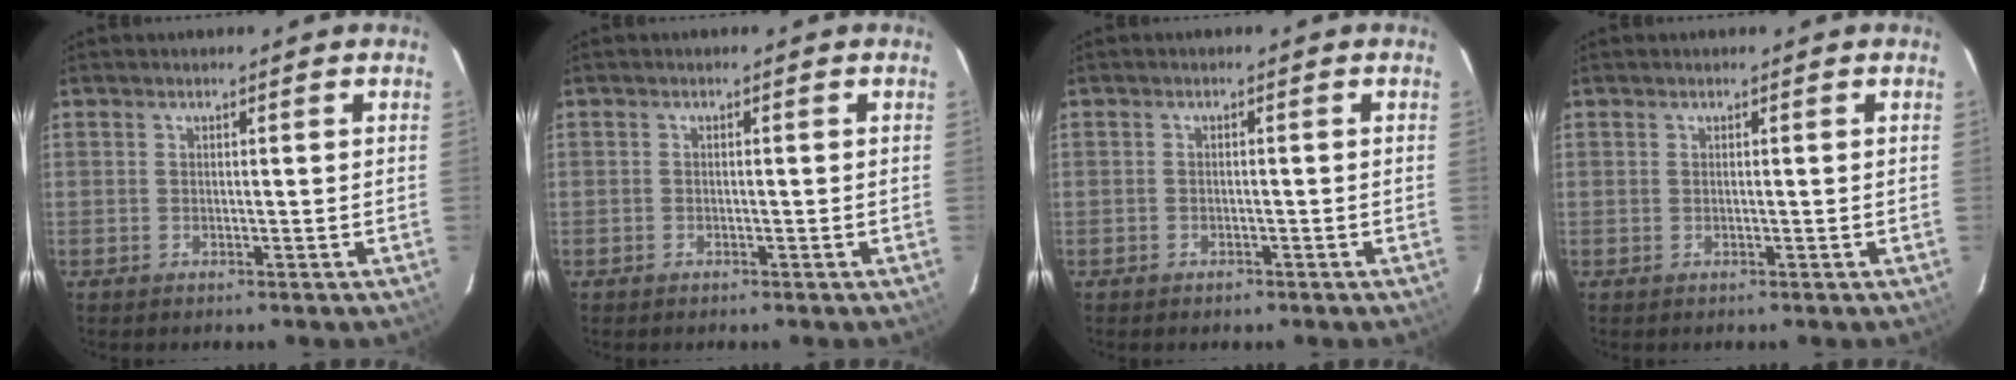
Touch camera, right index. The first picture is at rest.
{"total": 0.8, "force": [-0.6, 0.5, -0.1], "torque": [-0.002, 0.004, -0.012]}
{"total": 1.4, "force": [-1.0, 1.0, 0.2], "torque": [-0.008, 0.003, -0.015]}
{"total": 0.0}